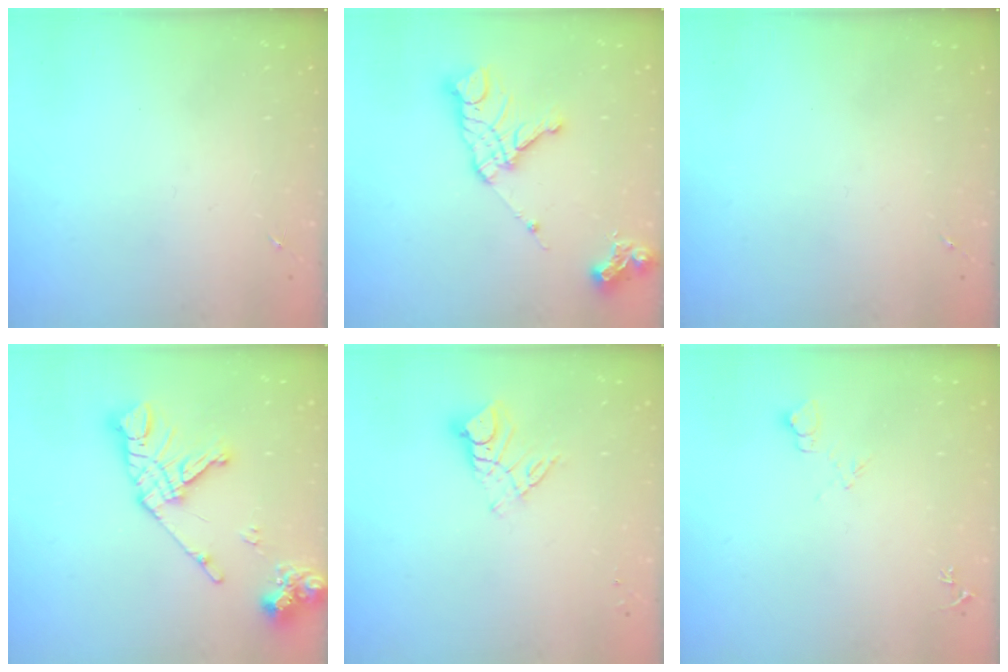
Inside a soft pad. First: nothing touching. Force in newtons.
{"total": 14.9, "press": 14.8, "slide": 1.6}
{"total": 0.0}
{"total": 16.6, "press": 16.5, "slide": 2.0}
{"total": 9.2, "press": 9.1, "slide": 0.8}
{"total": 6.7, "press": 6.7, "slide": 0.8}